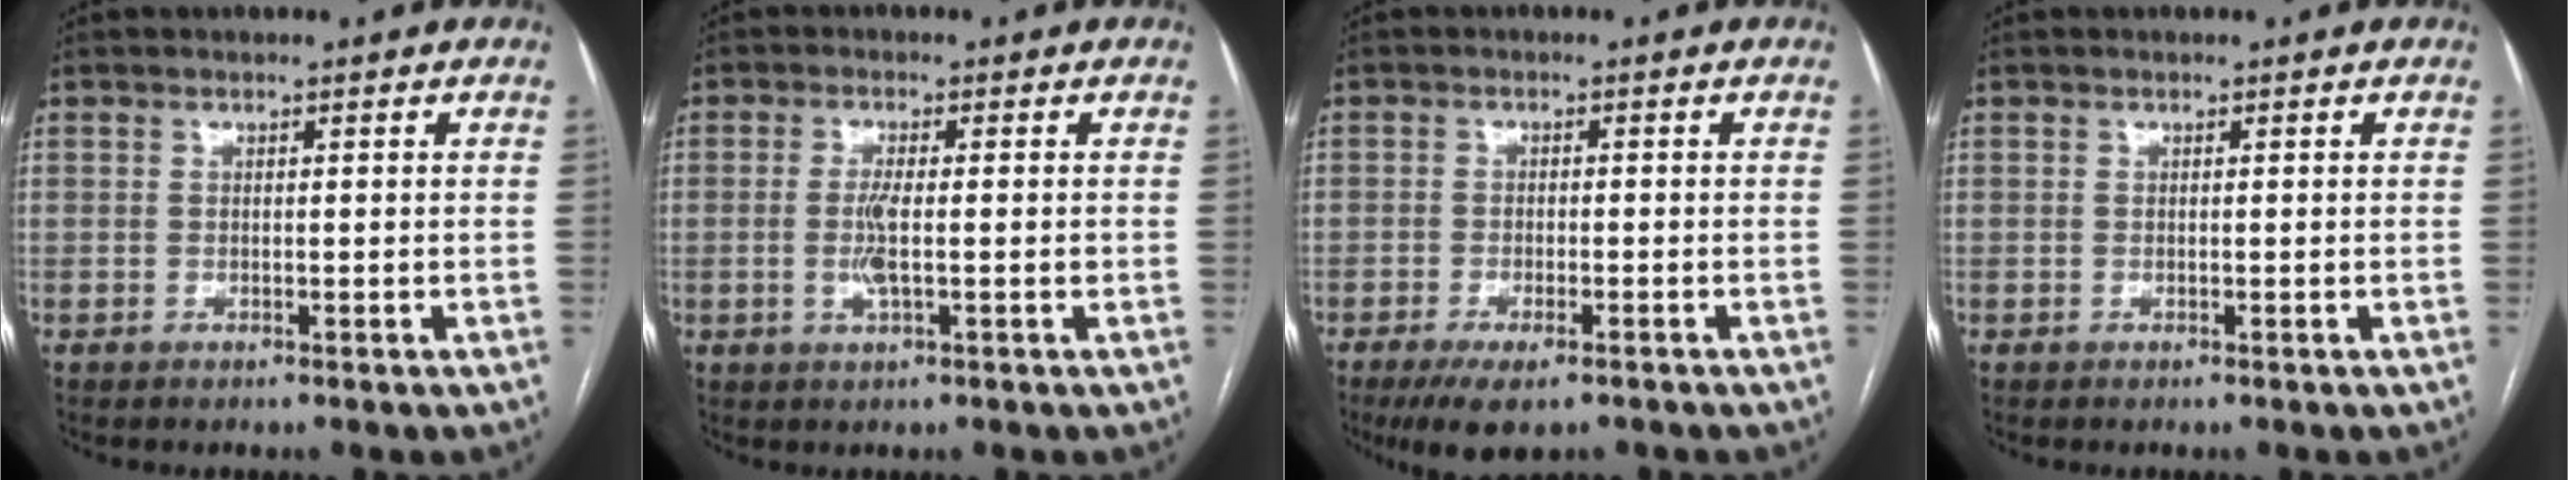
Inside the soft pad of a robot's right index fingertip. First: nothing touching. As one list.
[{"total": 3.9, "force": [-0.6, 0.5, 3.8], "torque": [-0.080, -0.006, -0.011]}, {"total": 6.3, "force": [-4.4, 1.8, 4.1], "torque": [-0.065, -0.011, -0.071]}, {"total": 0.0}]